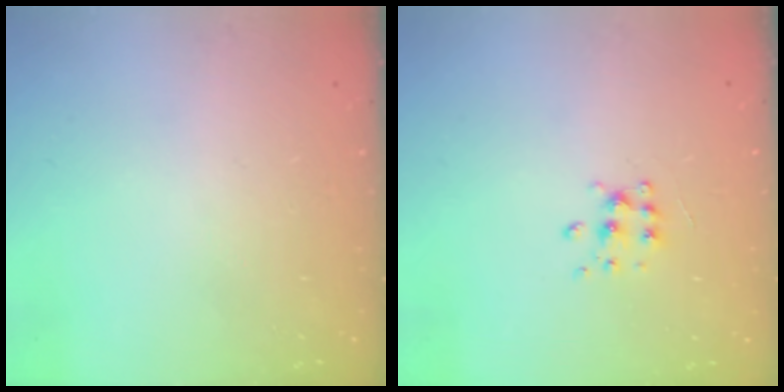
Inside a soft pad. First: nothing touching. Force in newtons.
{"total": 6.3, "press": 6.3, "slide": 0.6}